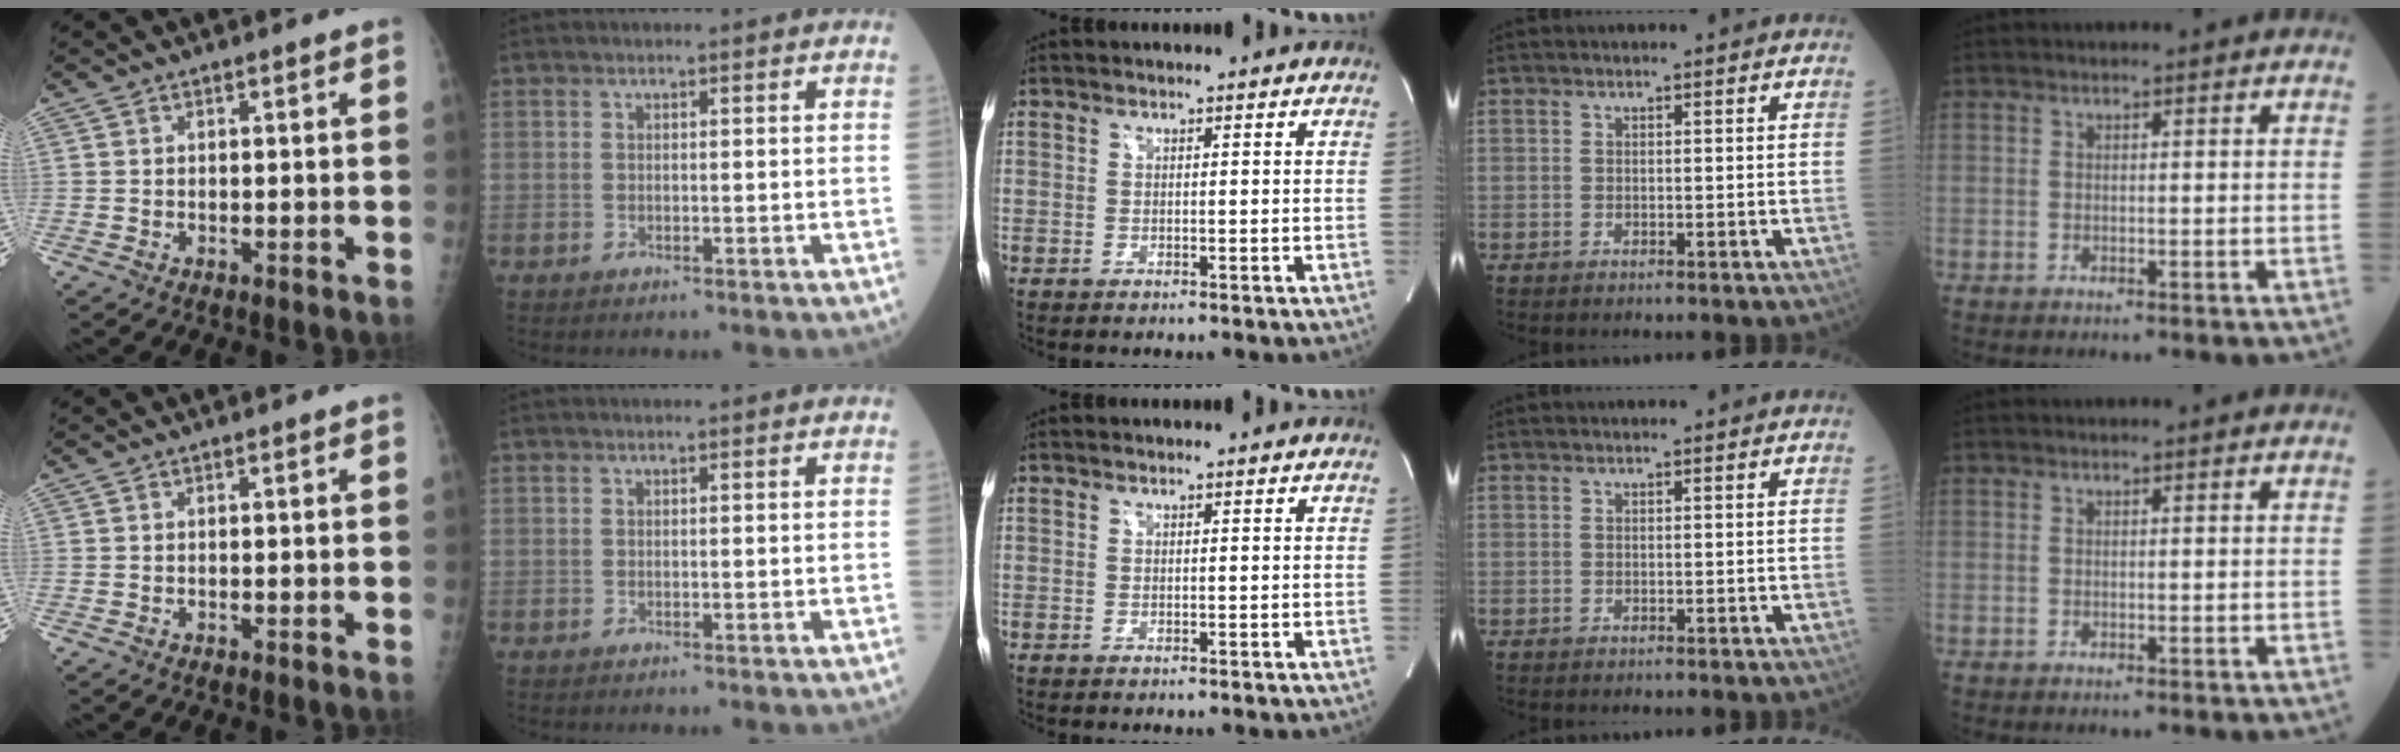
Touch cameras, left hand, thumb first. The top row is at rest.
{}